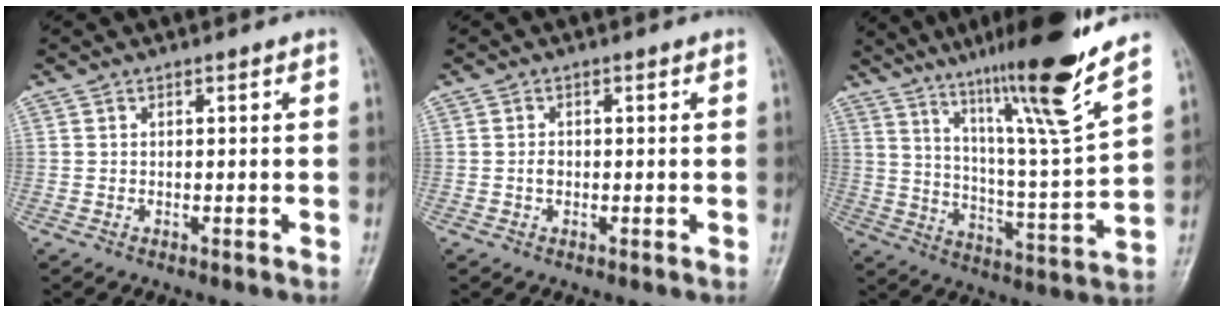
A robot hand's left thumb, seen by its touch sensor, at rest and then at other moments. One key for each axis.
{"total": 1.3, "fx": -0.3, "fy": 1.0, "fz": 0.8, "tx": -0.013, "ty": 0.002, "tz": -0.006}
{"total": 19.8, "fx": 13.7, "fy": 0.1, "fz": 14.2, "tx": -0.207, "ty": -0.074, "tz": 0.224}